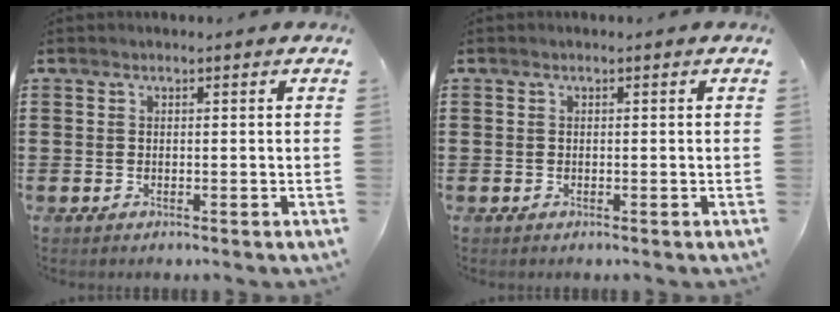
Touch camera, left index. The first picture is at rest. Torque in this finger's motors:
{"motor_torque": [0.00, 0.00, 0.00, 0.00]}